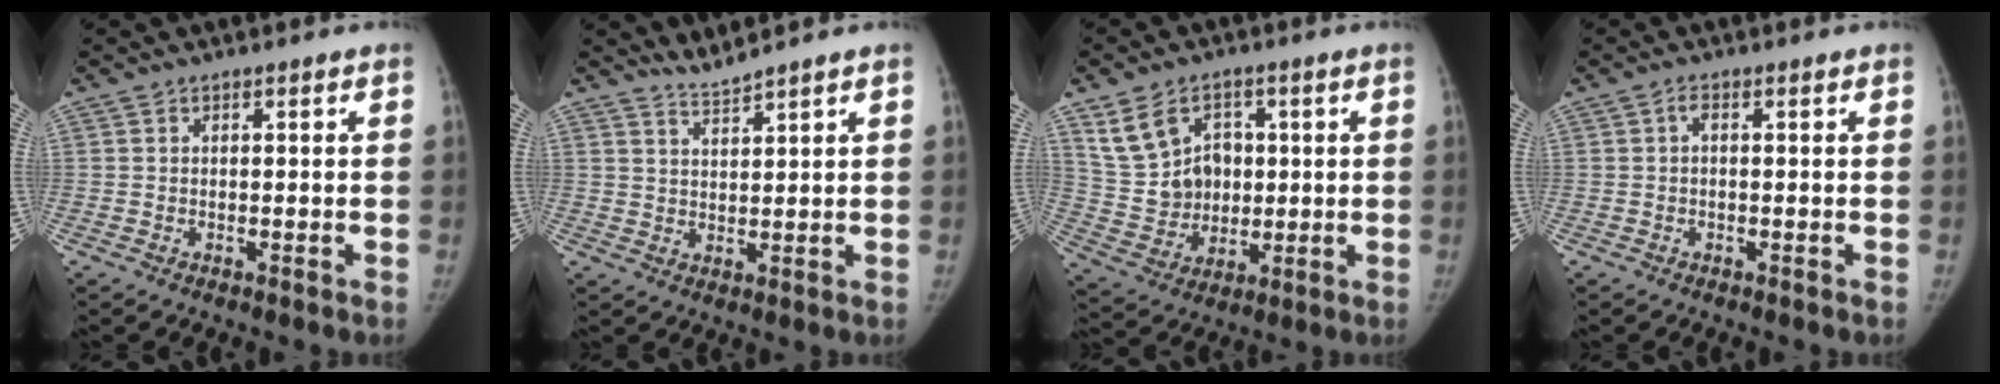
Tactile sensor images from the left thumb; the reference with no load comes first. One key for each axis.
{"total": 2.9, "fx": 2.8, "fy": -0.7, "fz": 0.1, "tx": -0.003, "ty": -0.022, "tz": 0.064}
{"total": 12.3, "fx": 4.2, "fy": 9.9, "fz": 6.1, "tx": -0.078, "ty": -0.006, "tz": 0.094}
{"total": 1.1, "fx": 0.1, "fy": 0.4, "fz": 1.0, "tx": -0.022, "ty": 0.004, "tz": 0.000}